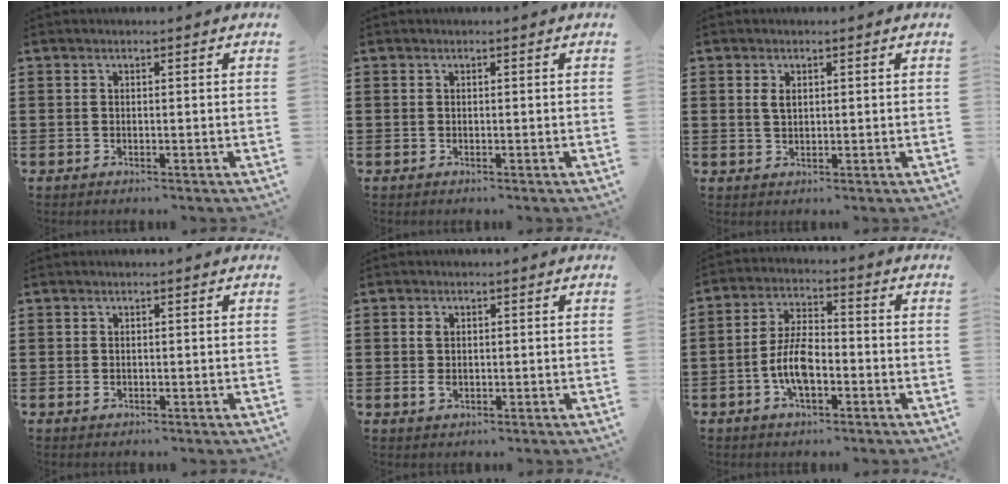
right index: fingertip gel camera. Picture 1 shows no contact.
{"total": 0.0}
{"total": 1.8, "force": [0.6, 0.9, 1.4], "torque": [-0.032, 0.005, 0.010]}
{"total": 0.7, "force": [-0.1, 0.5, 0.5], "torque": [-0.010, -0.001, -0.002]}
{"total": 2.0, "force": [0.1, 1.1, 1.6], "torque": [-0.042, -0.003, 0.000]}
{"total": 7.5, "force": [-2.3, 3.4, 6.3], "torque": [-0.146, 0.000, -0.052]}